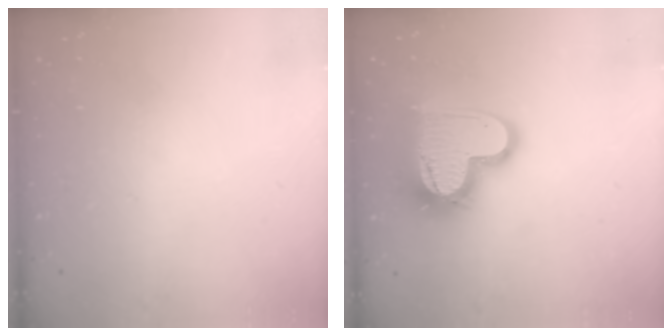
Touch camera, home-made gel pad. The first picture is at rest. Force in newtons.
{"total": 17.4, "press": 17.4, "slide": 1.4}